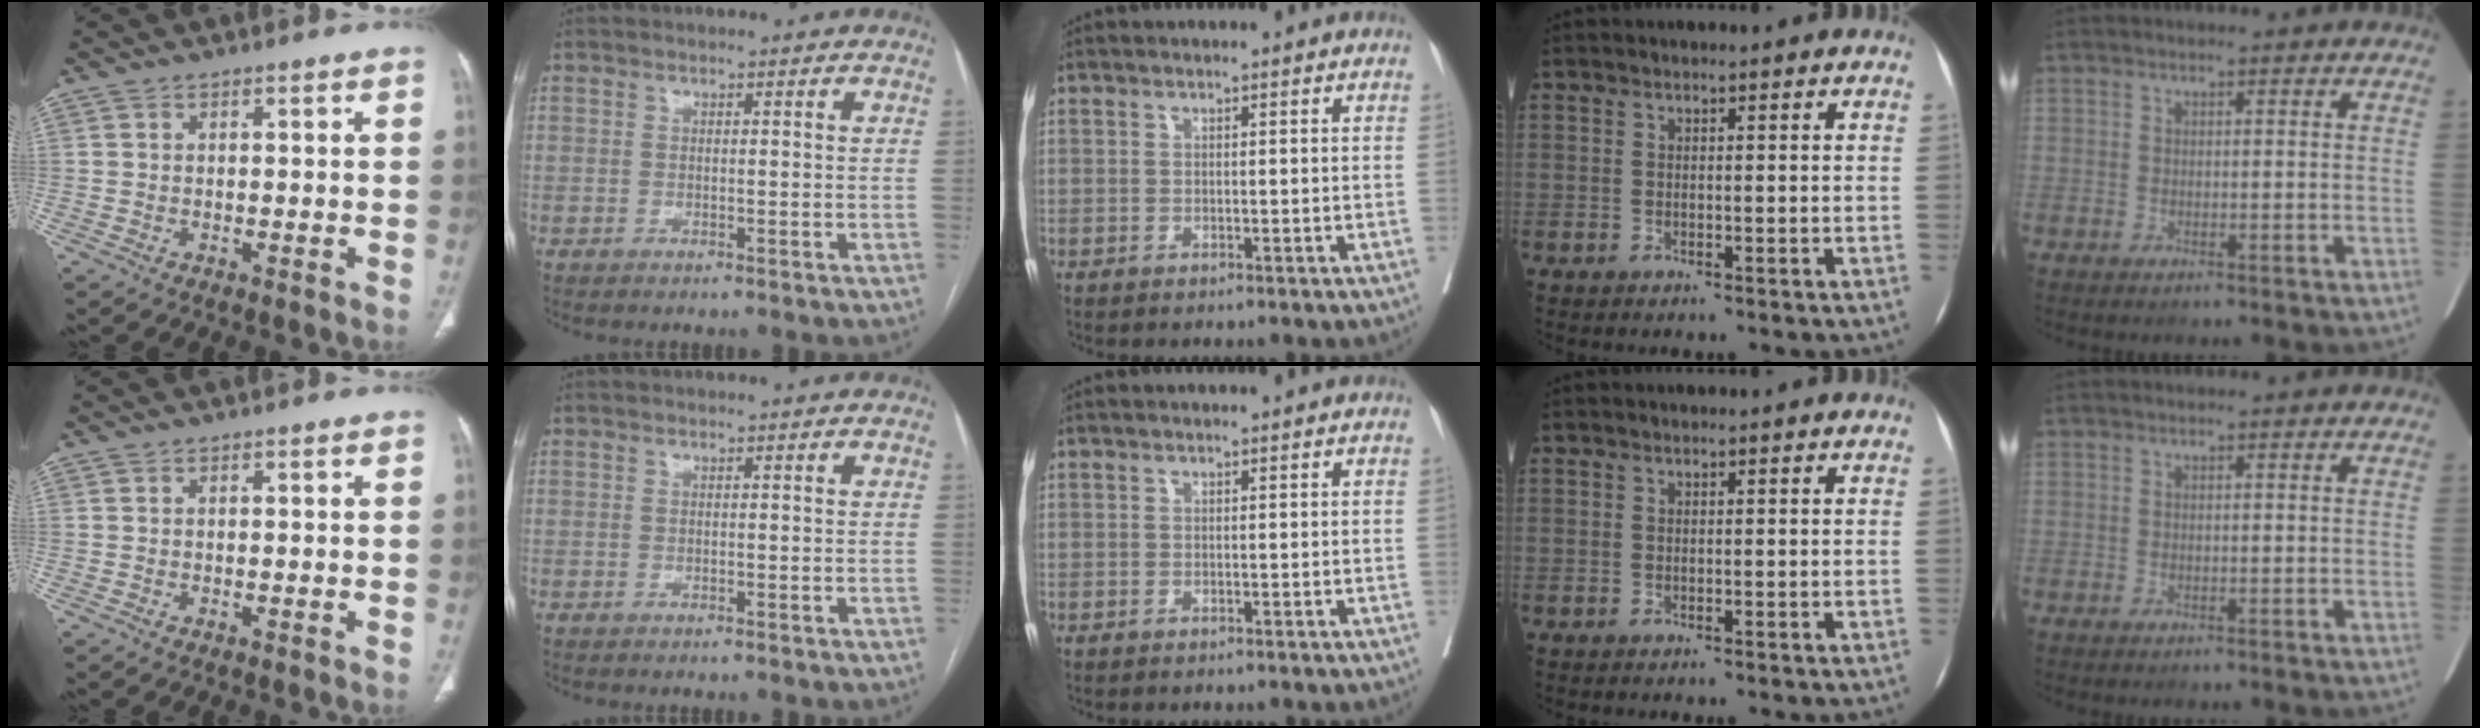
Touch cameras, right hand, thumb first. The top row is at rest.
{}